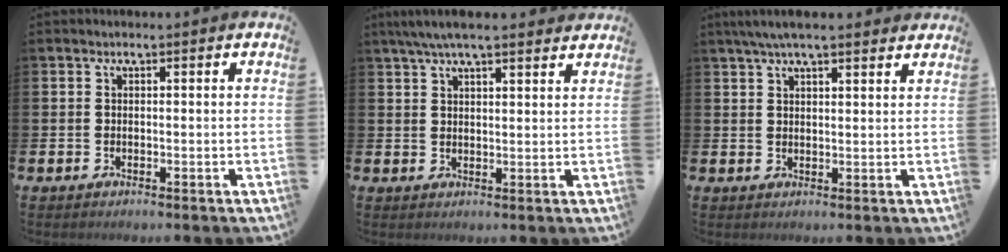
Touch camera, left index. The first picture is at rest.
{"total": 5.5, "force": [4.8, 0.9, 2.5], "torque": [-0.059, -0.007, 0.088]}
{"total": 4.8, "force": [4.1, 0.8, 2.3], "torque": [-0.051, -0.006, 0.073]}